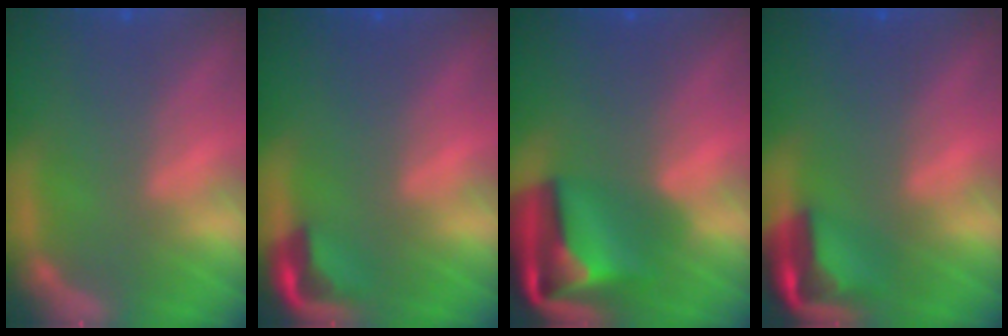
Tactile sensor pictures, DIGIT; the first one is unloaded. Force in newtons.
{"total": 2.9}
{"total": 10.1}
{"total": 5.0}